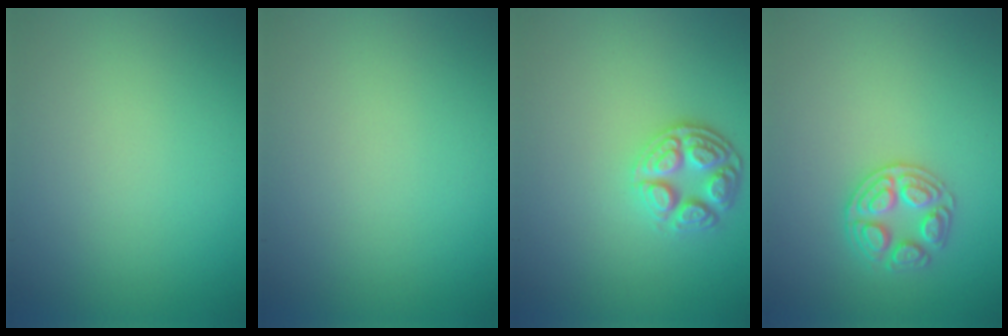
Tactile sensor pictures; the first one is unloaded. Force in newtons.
{"total": 0.0}
{"total": 3.7, "press": 3.1, "slide": 2.0}
{"total": 2.7, "press": 2.7, "slide": 0.3}